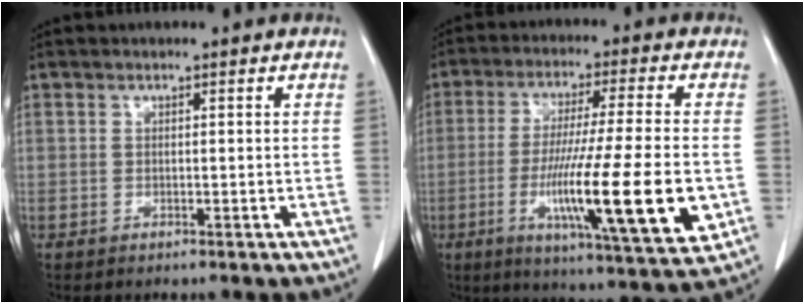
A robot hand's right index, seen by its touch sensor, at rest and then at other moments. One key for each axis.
{"total": 18.7, "fx": -4.5, "fy": 0.5, "fz": 18.1, "tx": -0.299, "ty": -0.036, "tz": -0.073}